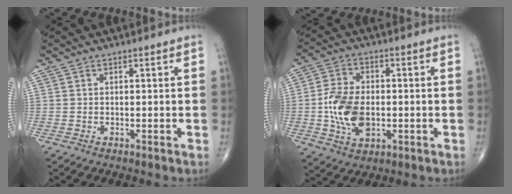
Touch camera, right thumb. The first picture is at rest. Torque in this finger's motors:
{"motor_torque": [1.21, 1.59, 1.40, -0.11, 0.16]}